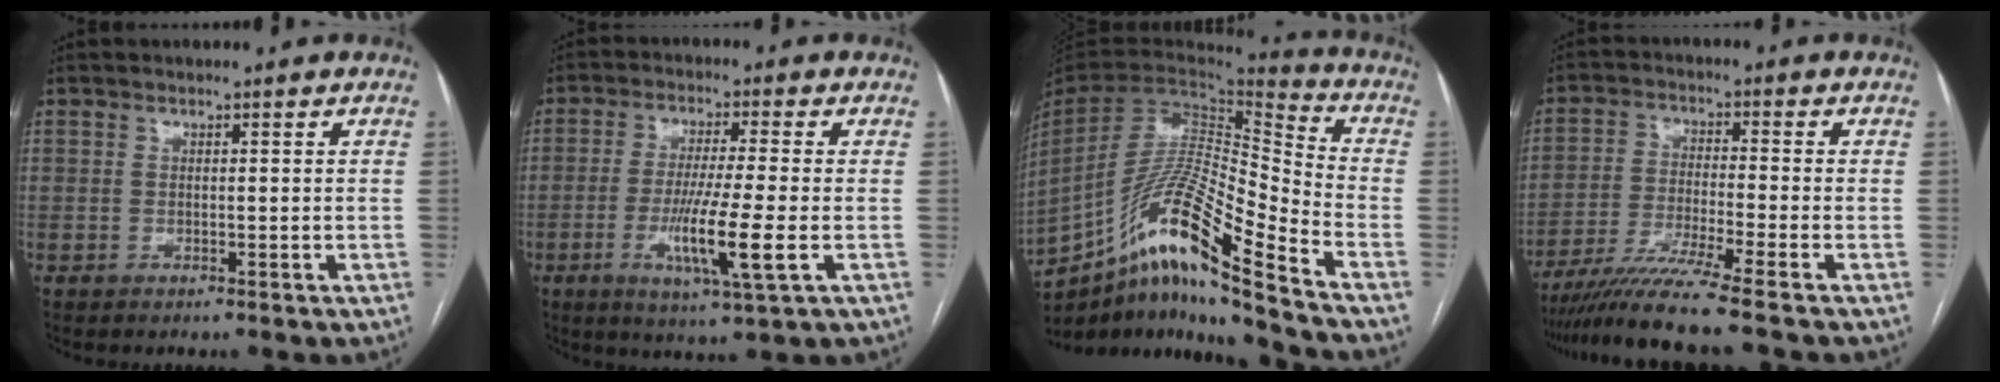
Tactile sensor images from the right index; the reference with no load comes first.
{"total": 10.2, "force": [-2.7, -0.1, 9.8], "torque": [-0.182, -0.024, -0.049]}
{"total": 20.2, "force": [-14.0, -0.2, 14.5], "torque": [-0.308, -0.009, -0.265]}
{"total": 10.0, "force": [-8.1, -2.3, 5.4], "torque": [-0.090, -0.032, -0.144]}